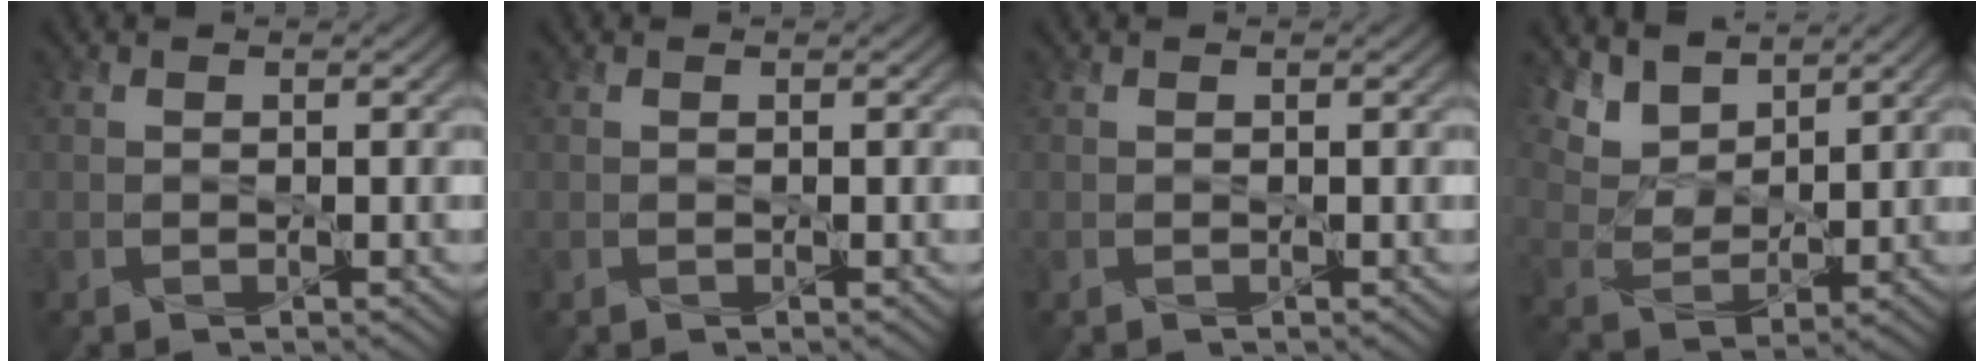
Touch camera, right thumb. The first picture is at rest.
{"total": 0.0}
{"total": 0.0}
{"total": 7.9, "force": [6.0, 3.7, 3.5], "torque": [-0.098, -0.015, 0.132]}